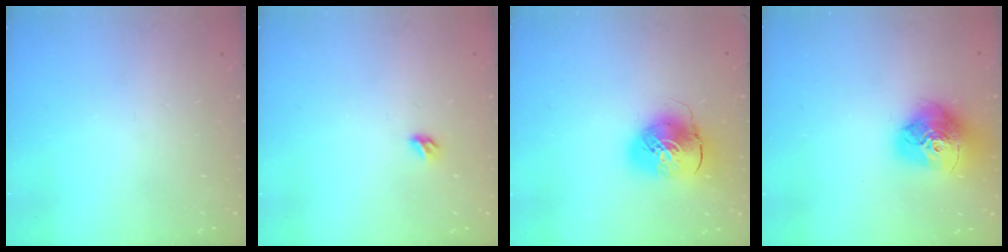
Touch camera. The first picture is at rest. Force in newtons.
{"total": 3.2, "press": 3.1, "slide": 0.8}
{"total": 10.5, "press": 10.4, "slide": 1.8}
{"total": 18.4, "press": 18.3, "slide": 2.0}